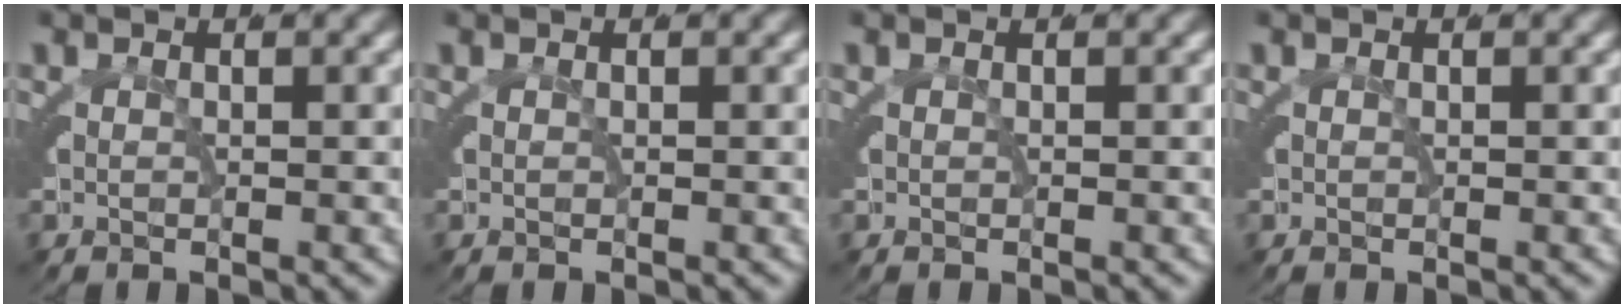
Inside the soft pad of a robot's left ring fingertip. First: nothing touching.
{"total": 0.0}
{"total": 0.0}
{"total": 0.0}